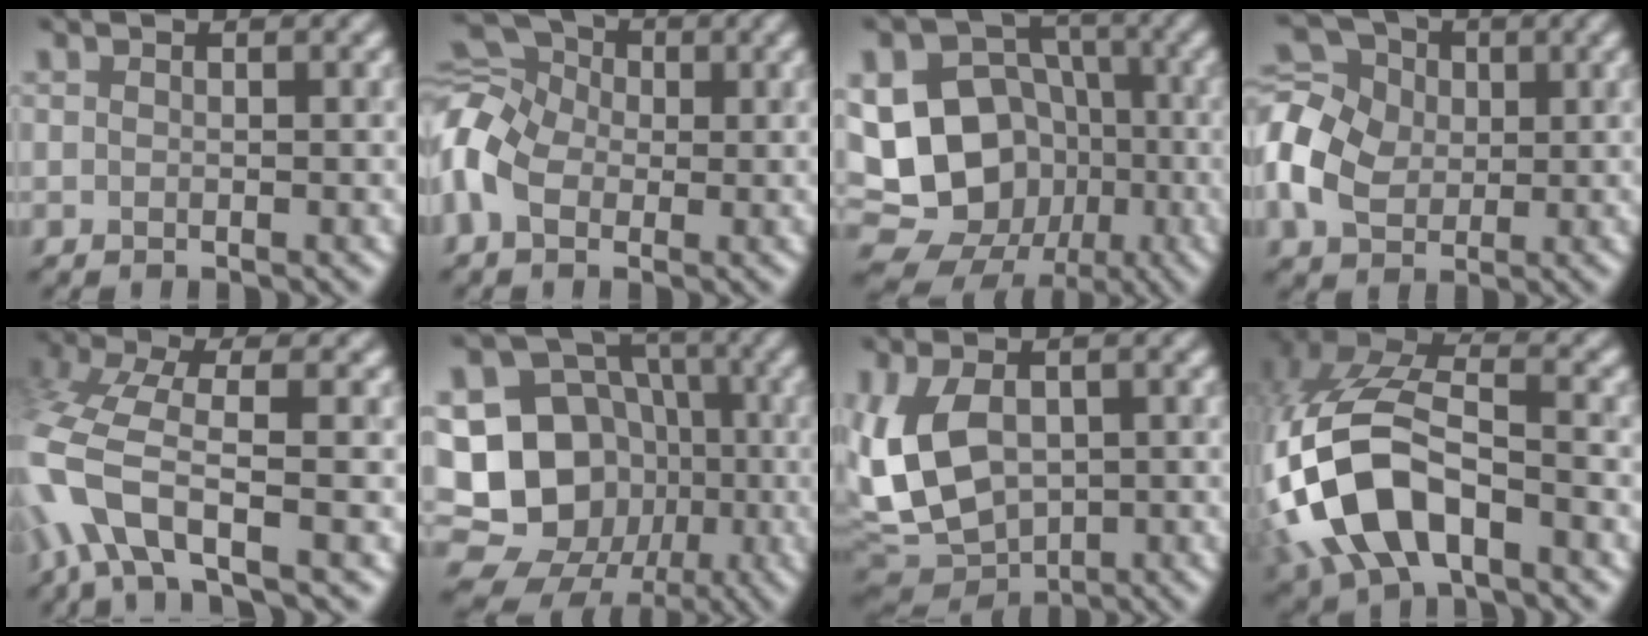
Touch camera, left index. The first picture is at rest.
{"total": 9.4, "force": [-0.4, 6.9, 6.4], "torque": [-0.160, 0.016, -0.020]}
{"total": 15.1, "force": [-2.6, 13.0, 7.2], "torque": [-0.141, 0.003, -0.046]}
{"total": 7.2, "force": [-0.4, 5.8, 4.2], "torque": [-0.113, 0.014, -0.025]}
{"total": 7.0, "force": [-2.8, 2.7, 5.9], "torque": [-0.134, 0.006, -0.068]}
{"total": 16.7, "force": [-3.1, 14.8, 6.9], "torque": [-0.150, 0.008, -0.057]}
{"total": 8.9, "force": [0.1, 5.7, 6.8], "torque": [-0.158, -0.010, 0.000]}
{"total": 11.4, "force": [-3.6, 6.2, 8.9], "torque": [-0.216, 0.000, -0.071]}